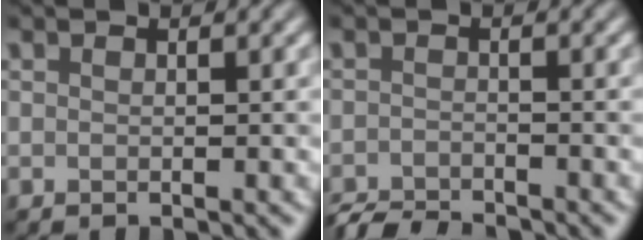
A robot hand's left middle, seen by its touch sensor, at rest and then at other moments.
{"total": 3.3, "force": [-3.2, 0.4, 0.6], "torque": [-0.008, -0.008, -0.063]}